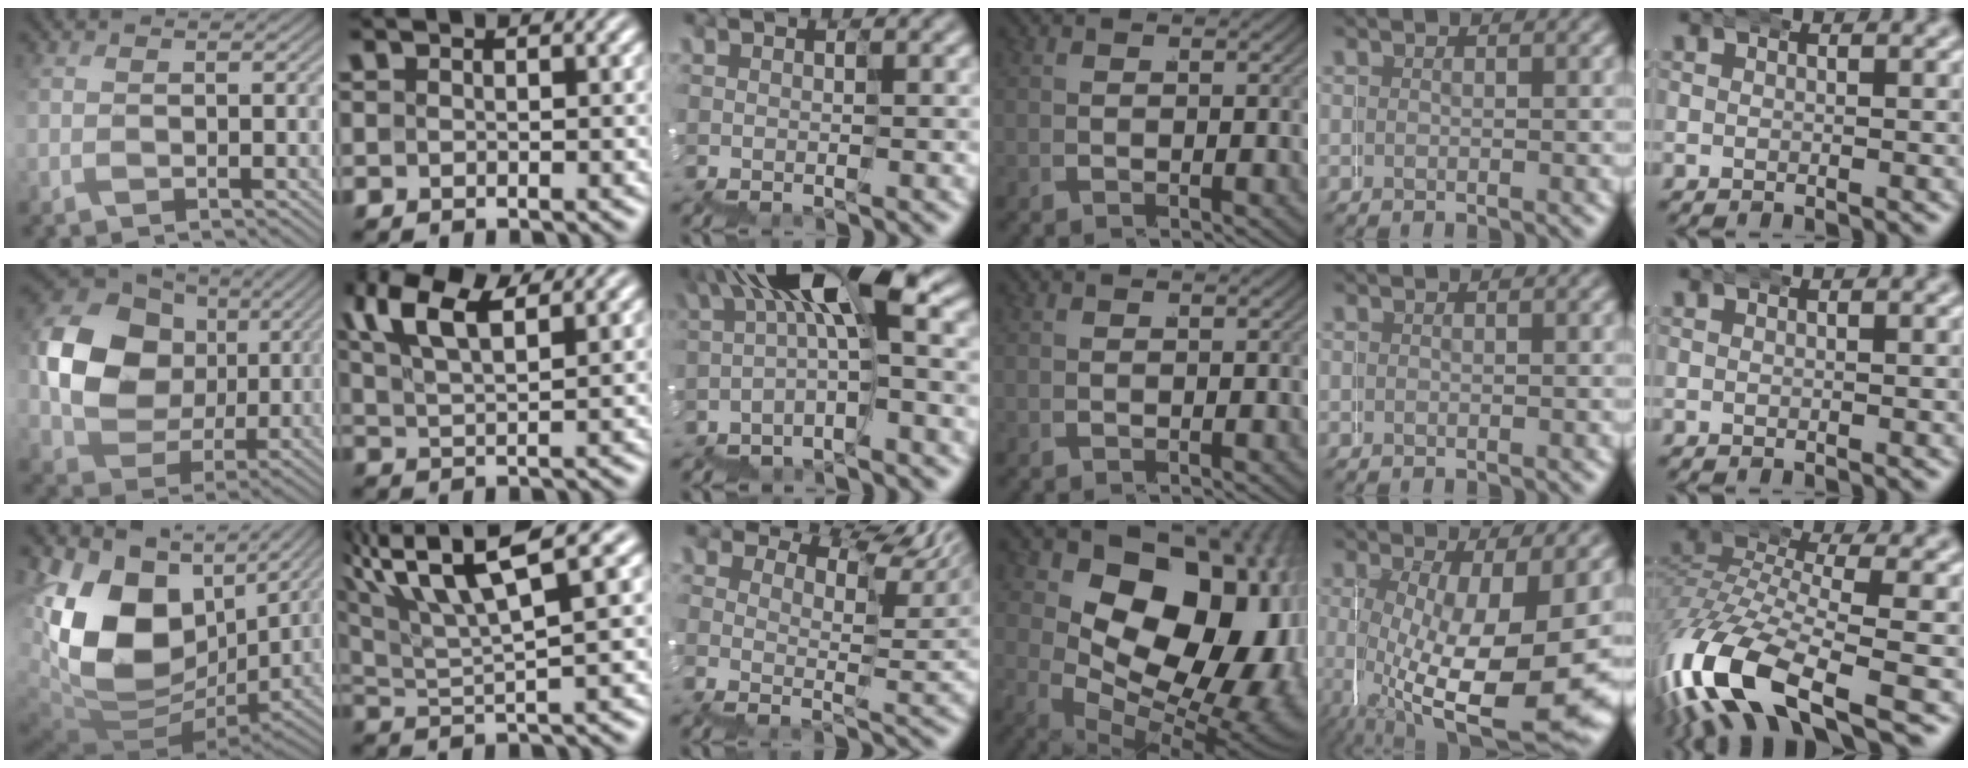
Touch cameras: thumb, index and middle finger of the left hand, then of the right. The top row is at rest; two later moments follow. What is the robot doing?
{"motion": "wrap", "object": "duck tape"}